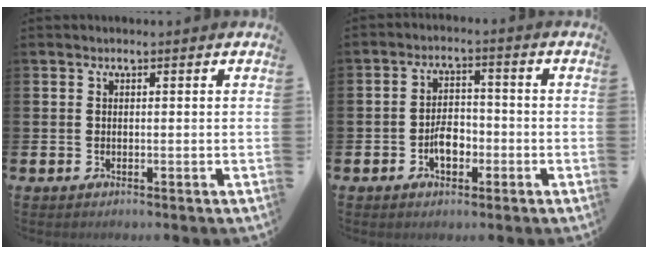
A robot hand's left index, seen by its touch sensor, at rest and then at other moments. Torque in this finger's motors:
{"motor_torque": [0.18, 0.17, 0.14, 0.03]}